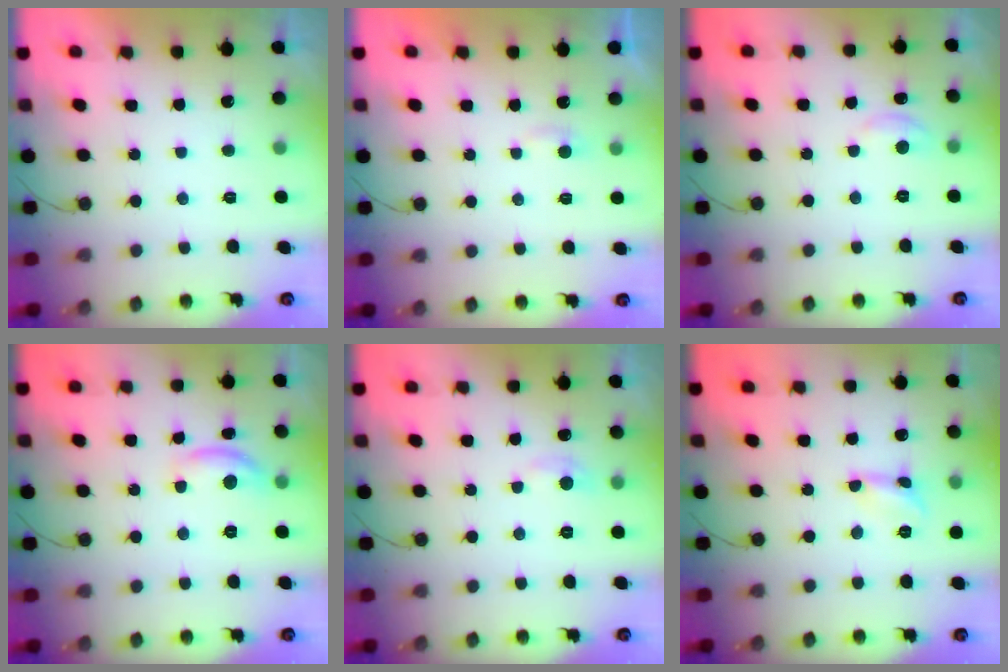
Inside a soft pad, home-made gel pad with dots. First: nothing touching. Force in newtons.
{"total": 2.4, "press": 2.4, "slide": 0.2}
{"total": 3.6, "press": 3.5, "slide": 0.4}
{"total": 8.5, "press": 8.4, "slide": 0.6}
{"total": 5.0, "press": 5.0, "slide": 0.6}
{"total": 2.6, "press": 2.6, "slide": 0.2}